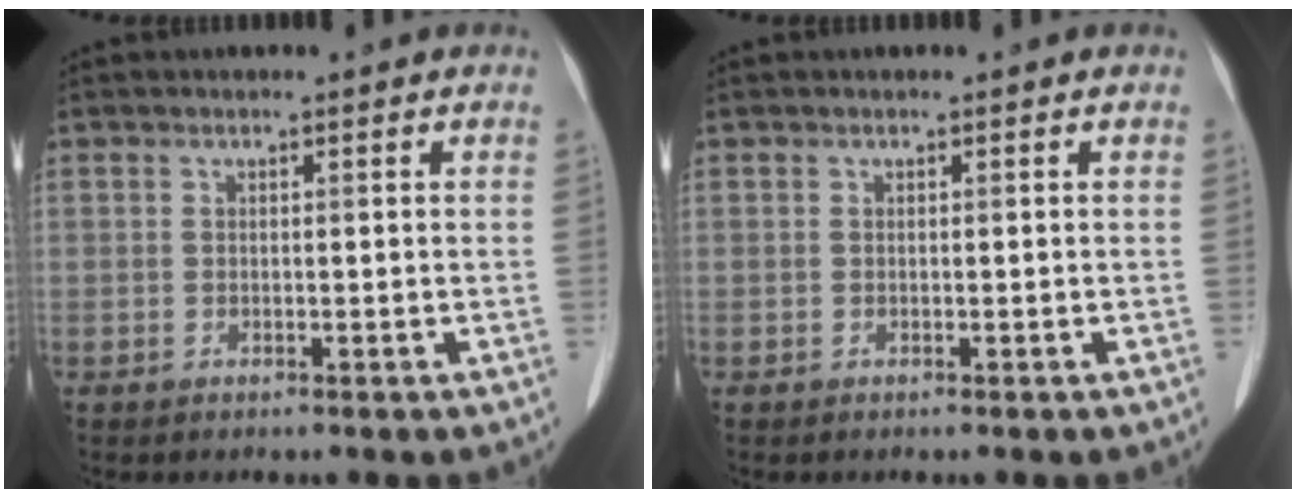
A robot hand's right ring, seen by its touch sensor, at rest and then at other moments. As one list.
[{"total": 0.0}]